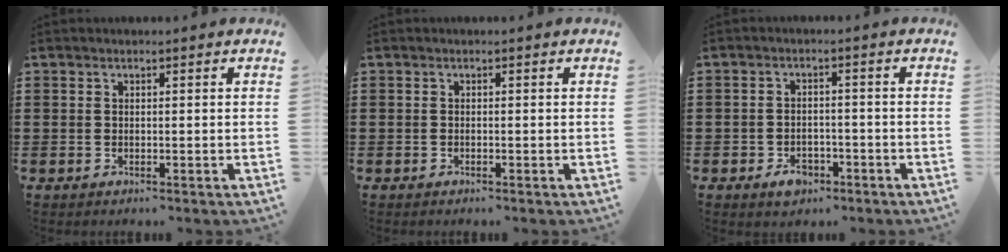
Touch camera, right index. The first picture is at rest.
{"total": 0.0}
{"total": 3.1, "force": [-2.0, 2.0, 1.4], "torque": [-0.019, -0.001, -0.040]}